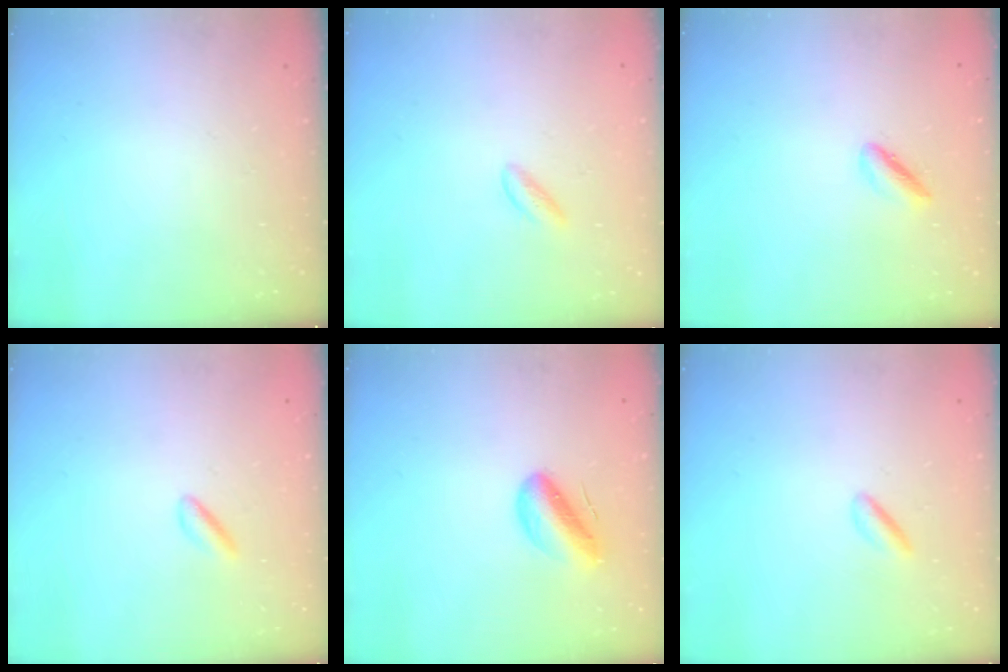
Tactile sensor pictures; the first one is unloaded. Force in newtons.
{"total": 2.3, "press": 2.2, "slide": 0.9}
{"total": 1.9, "press": 1.8, "slide": 0.4}
{"total": 1.8, "press": 1.6, "slide": 0.9}
{"total": 8.3, "press": 7.8, "slide": 2.8}
{"total": 1.9, "press": 1.7, "slide": 0.7}